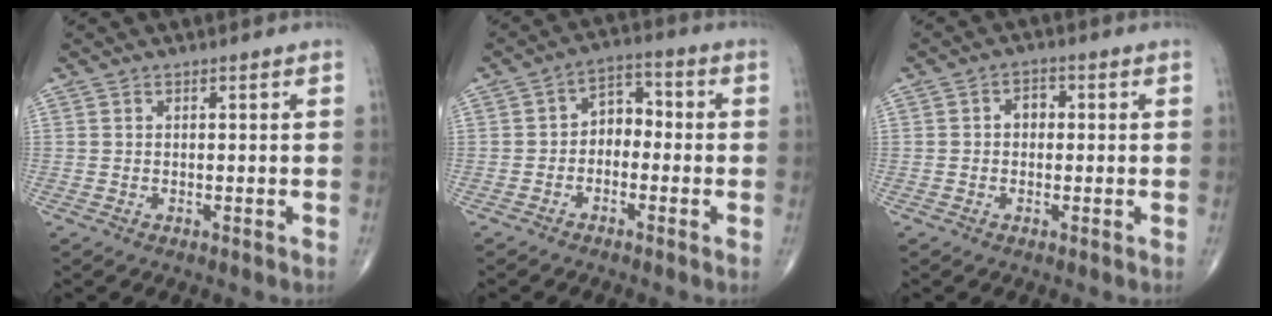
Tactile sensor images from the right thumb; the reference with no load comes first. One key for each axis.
{"total": 5.6, "fx": -1.0, "fy": 4.0, "fz": 3.7, "tx": -0.035, "ty": 0.031, "tz": -0.034}
{"total": 2.8, "fx": 0.1, "fy": 2.1, "fz": 1.8, "tx": -0.016, "ty": 0.013, "tz": -0.004}